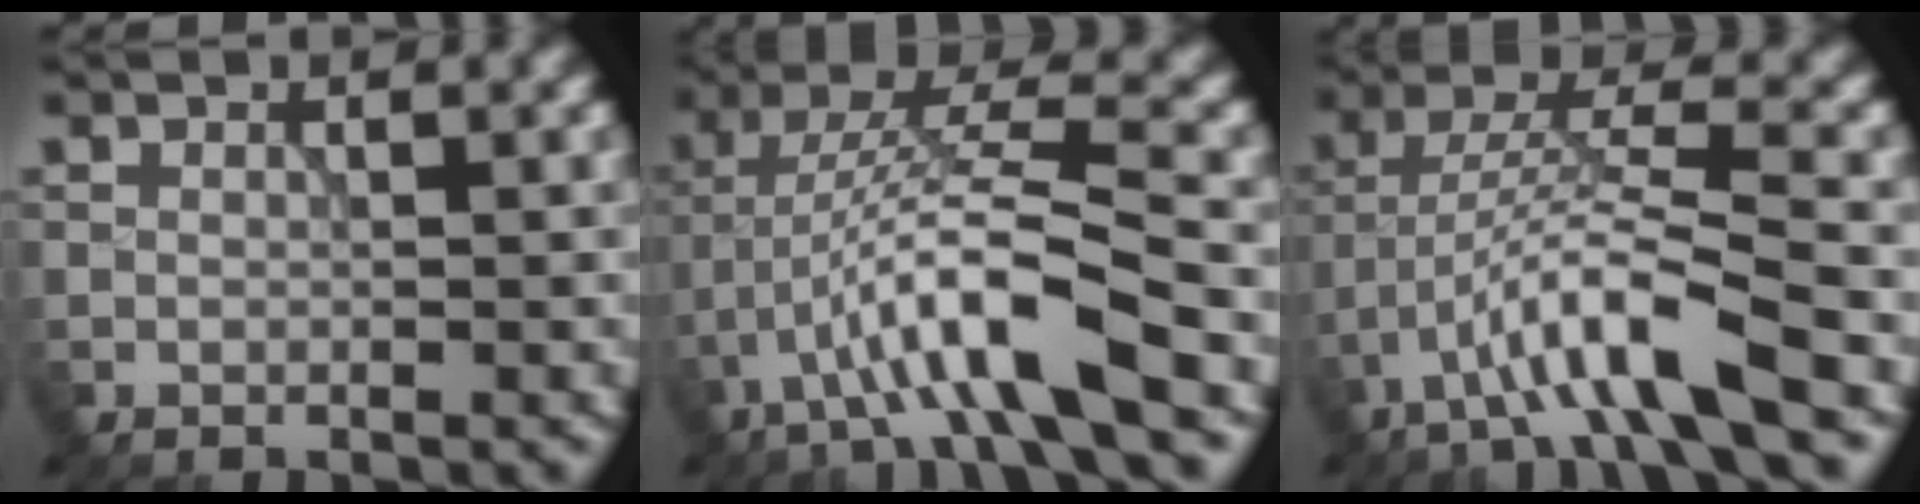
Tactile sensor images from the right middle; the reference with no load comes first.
{"total": 8.2, "force": [-4.1, 1.1, 7.0], "torque": [-0.128, 0.013, -0.078]}
{"total": 7.2, "force": [-4.1, 0.8, 5.8], "torque": [-0.107, 0.011, -0.078]}